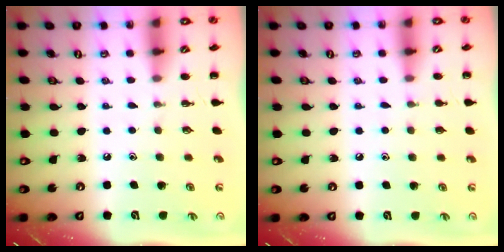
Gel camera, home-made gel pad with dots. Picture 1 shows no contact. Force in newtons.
{"total": 4.4, "press": 4.1, "slide": 1.6}